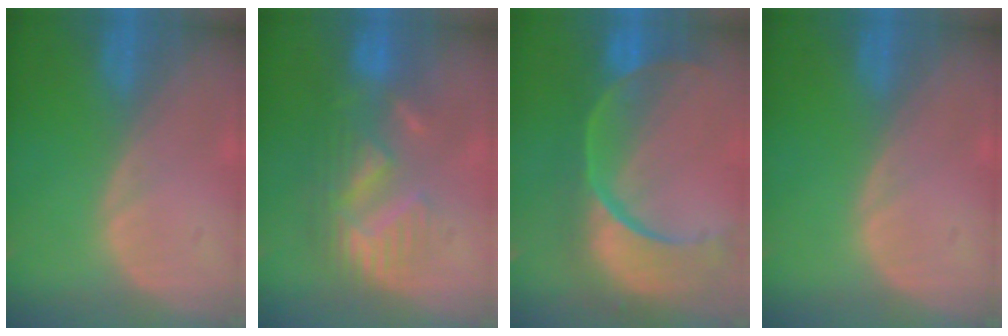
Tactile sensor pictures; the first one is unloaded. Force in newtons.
{"total": 8.7, "press": 8.0, "slide": 3.3}
{"total": 13.8, "press": 11.0, "slide": 8.4}
{"total": 0.0}